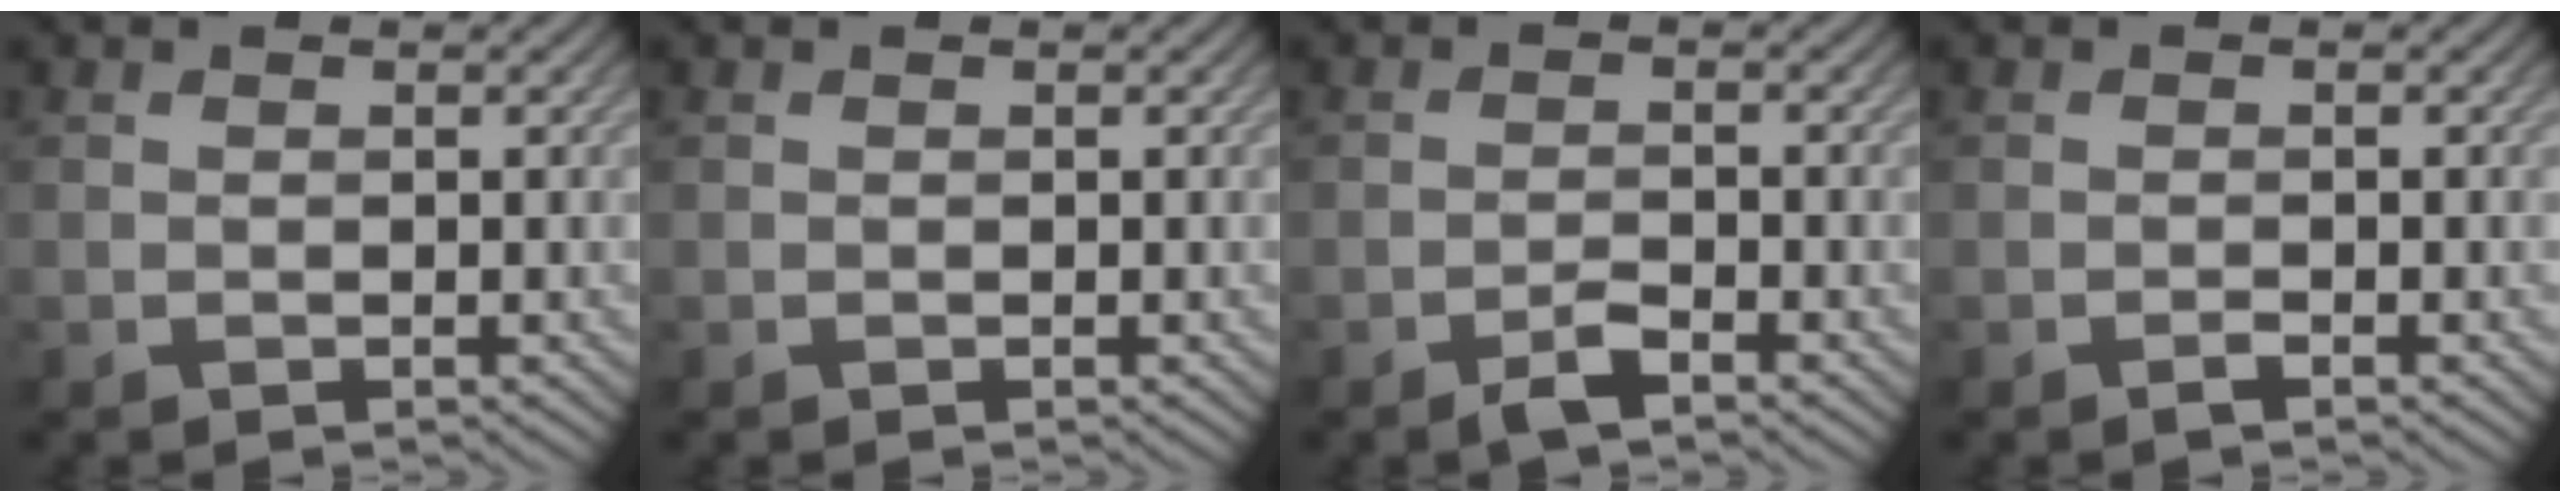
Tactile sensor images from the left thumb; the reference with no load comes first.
{"total": 0.0}
{"total": 2.3, "force": [-1.7, 0.4, 1.5], "torque": [-0.029, 0.003, -0.036]}
{"total": 0.8, "force": [-0.6, 0.1, 0.5], "torque": [-0.008, 0.002, -0.010]}